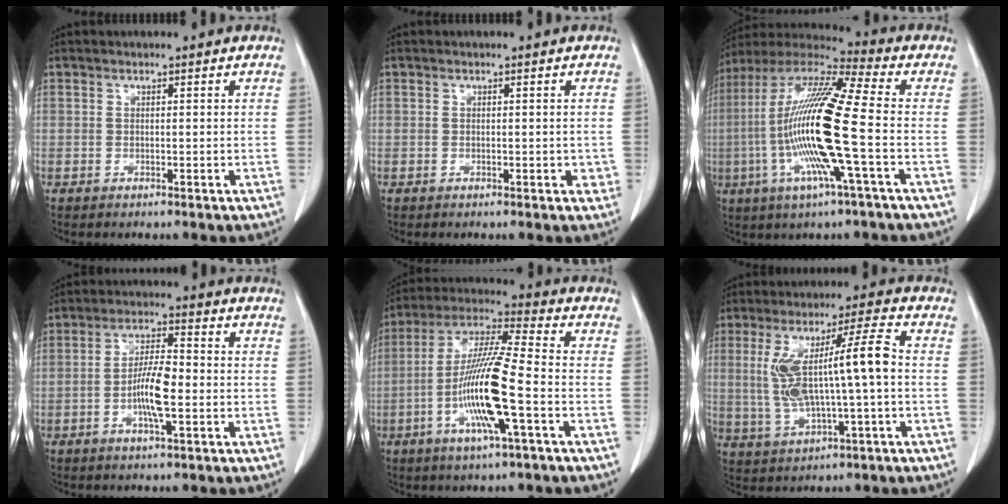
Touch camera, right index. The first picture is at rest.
{"total": 1.5, "force": [-0.2, 0.9, 1.2], "torque": [-0.007, 0.001, 0.001]}
{"total": 18.9, "force": [-3.3, 0.5, 18.6], "torque": [-0.379, -0.008, -0.076]}
{"total": 7.1, "force": [-1.7, 1.3, 6.8], "torque": [-0.132, 0.003, -0.035]}
{"total": 14.5, "force": [-4.0, 0.5, 13.9], "torque": [-0.279, -0.005, -0.083]}
{"total": 11.8, "force": [0.2, 1.0, 11.8], "torque": [-0.235, 0.021, 0.009]}